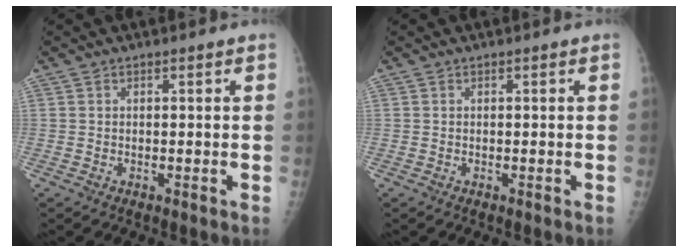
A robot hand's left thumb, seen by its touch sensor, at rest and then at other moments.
{"total": 0.0}